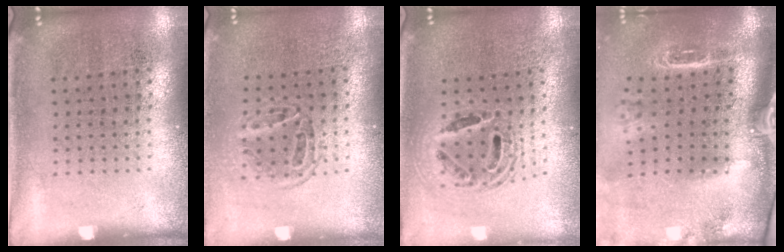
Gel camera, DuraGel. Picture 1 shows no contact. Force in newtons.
{"total": 1.1, "press": 1.0, "slide": 0.5}
{"total": 1.8, "press": 1.5, "slide": 1.1}
{"total": 2.6, "press": 2.0, "slide": 1.7}